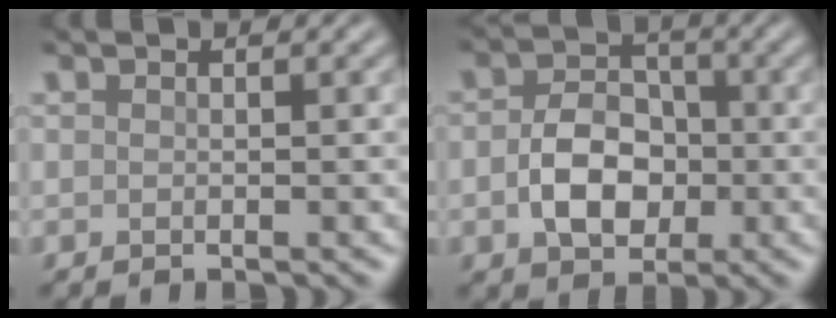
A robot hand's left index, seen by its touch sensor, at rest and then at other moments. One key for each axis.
{"total": 5.1, "fx": -0.8, "fy": 3.8, "fz": 3.3, "tx": -0.058, "ty": 0.001, "tz": -0.017}